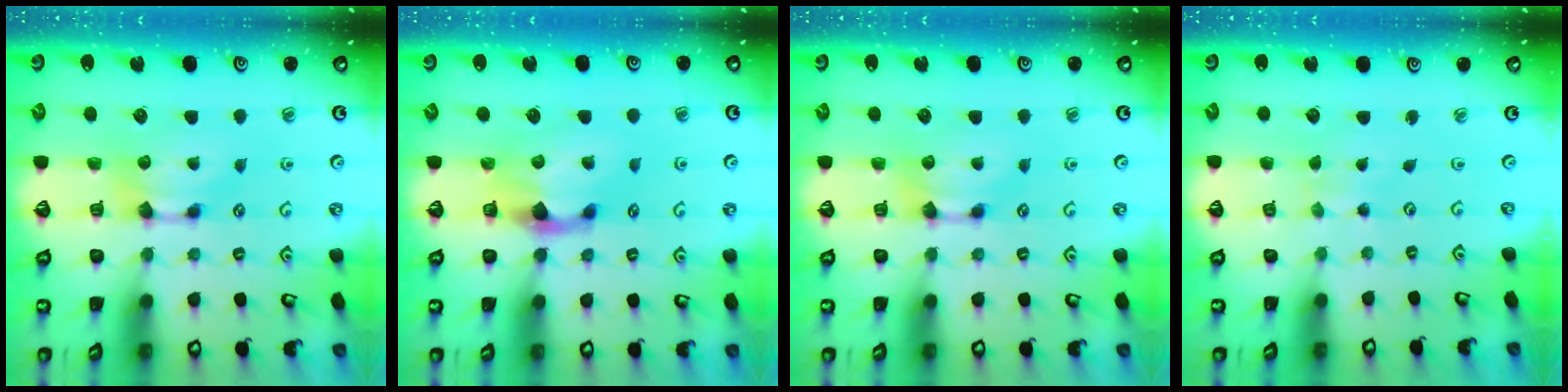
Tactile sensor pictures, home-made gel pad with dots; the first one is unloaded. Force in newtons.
{"total": 2.2, "press": 1.8, "slide": 1.3}
{"total": 0.0}
{"total": 3.6, "press": 3.6, "slide": 0.1}